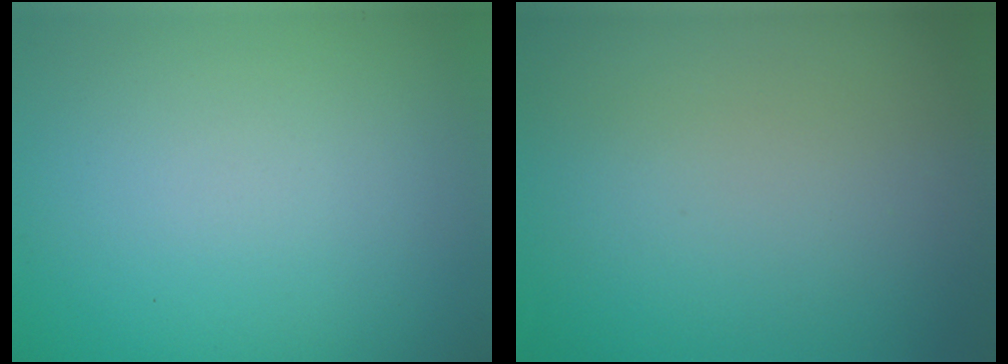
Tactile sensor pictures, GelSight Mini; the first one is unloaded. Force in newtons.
{"total": 0.0}